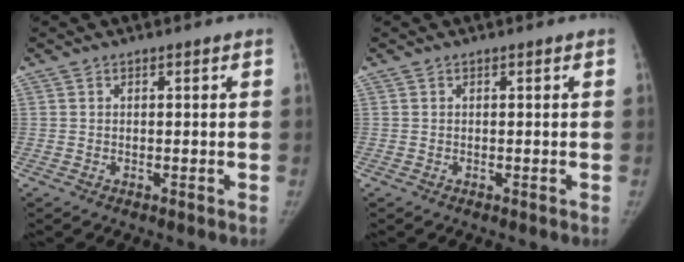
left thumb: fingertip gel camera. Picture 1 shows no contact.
{"total": 0.0}